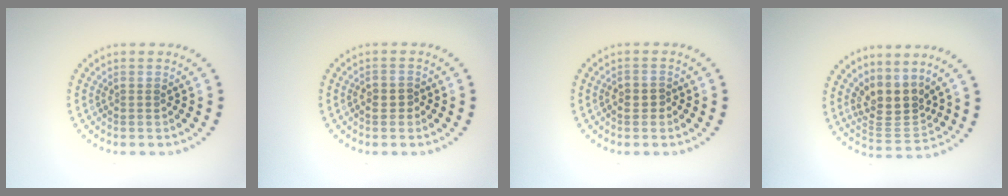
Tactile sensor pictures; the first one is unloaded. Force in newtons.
{"total": 1.1, "press": 1.0, "slide": 0.4}
{"total": 1.1, "press": 1.0, "slide": 0.4}
{"total": 3.8, "press": 3.0, "slide": 2.3}